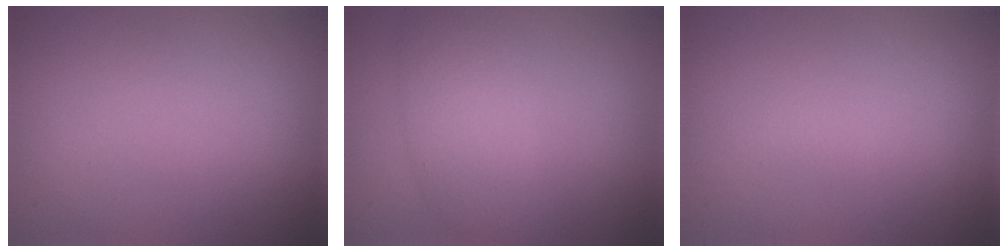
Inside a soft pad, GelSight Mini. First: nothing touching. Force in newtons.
{"total": 4.1, "press": 4.1, "slide": 0.2}
{"total": 0.6, "press": 0.6, "slide": 0.1}